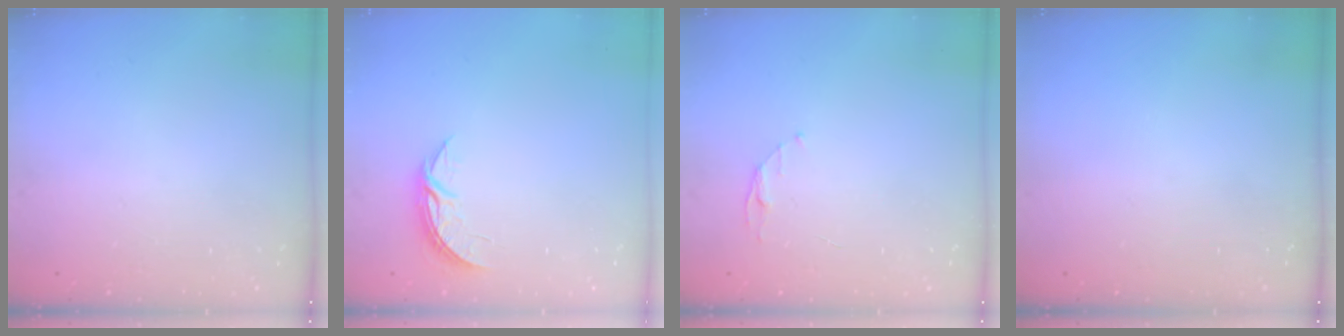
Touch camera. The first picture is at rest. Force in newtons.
{"total": 4.3, "press": 4.3, "slide": 0.3}
{"total": 4.4, "press": 4.4, "slide": 0.5}
{"total": 0.0}